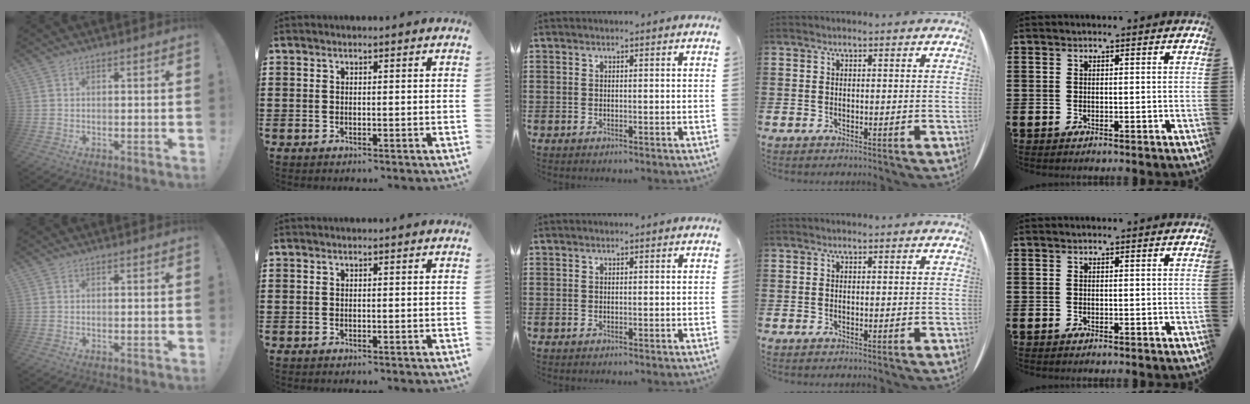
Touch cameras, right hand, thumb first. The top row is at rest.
{}